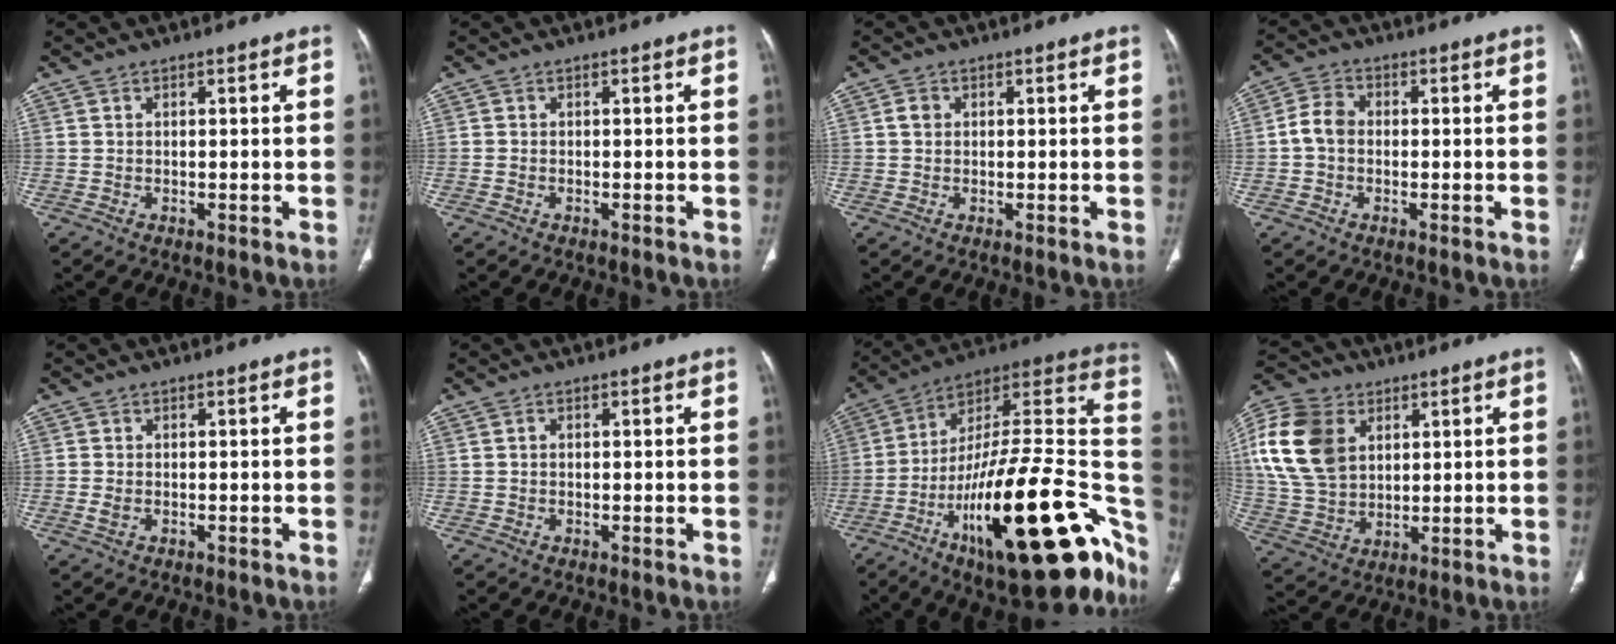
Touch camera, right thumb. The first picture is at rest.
{"total": 0.0}
{"total": 1.5, "force": [0.2, 1.3, 0.7], "torque": [-0.011, 0.005, 0.003]}
{"total": 4.6, "force": [-0.5, 3.5, 2.9], "torque": [-0.051, 0.014, -0.018]}
{"total": 1.4, "force": [-0.4, 1.0, 1.0], "torque": [-0.028, 0.002, -0.006]}
{"total": 0.7, "force": [0.1, 0.5, 0.5], "torque": [-0.009, 0.004, 0.003]}
{"total": 38.4, "force": [-15.3, 13.1, 32.7], "torque": [-0.382, 0.073, -0.233]}
{"total": 17.3, "force": [5.1, 12.4, 10.9], "torque": [-0.213, -0.004, 0.102]}